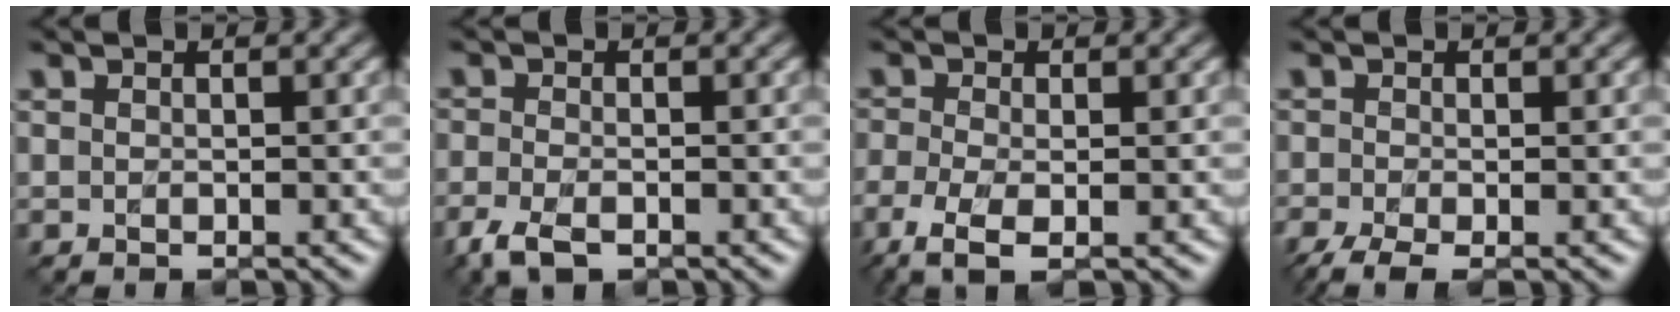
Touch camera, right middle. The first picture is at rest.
{"total": 3.6, "force": [-2.6, 1.5, 2.0], "torque": [-0.052, -0.013, -0.052]}
{"total": 4.1, "force": [-2.7, 1.2, 2.8], "torque": [-0.068, -0.013, -0.056]}
{"total": 3.1, "force": [-2.2, 0.7, 2.1], "torque": [-0.047, -0.008, -0.045]}